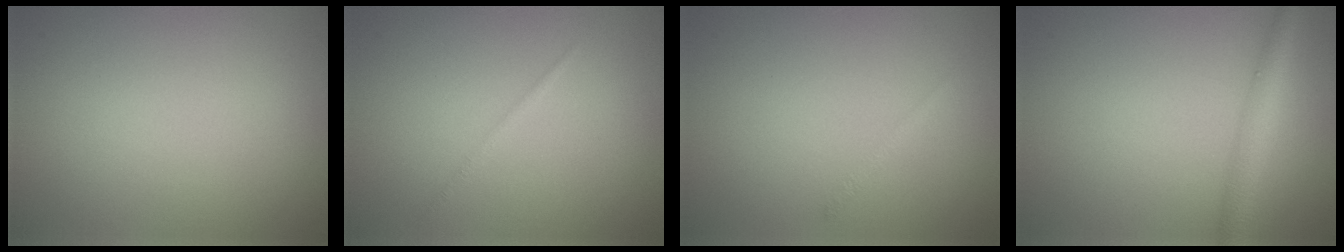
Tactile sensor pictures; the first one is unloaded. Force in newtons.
{"total": 0.6, "press": 0.6, "slide": 0.0}
{"total": 0.5, "press": 0.5, "slide": 0.0}
{"total": 3.0, "press": 3.0, "slide": 0.1}